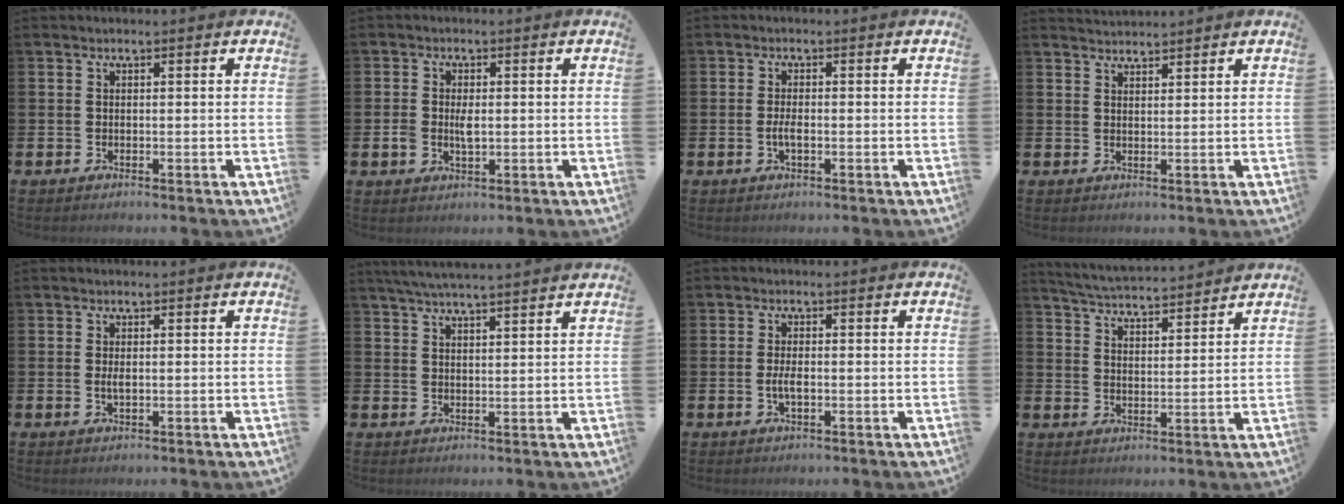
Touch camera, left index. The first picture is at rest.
{"total": 3.1, "force": [-0.1, 1.8, 2.5], "torque": [-0.037, 0.002, -0.005]}
{"total": 1.9, "force": [-0.4, 0.7, 1.7], "torque": [-0.029, -0.001, -0.009]}
{"total": 2.1, "force": [2.1, 0.3, 0.0], "torque": [-0.004, -0.008, 0.040]}
{"total": 1.3, "force": [0.1, 0.5, 1.2], "torque": [-0.022, 0.002, 0.000]}
{"total": 4.5, "force": [4.4, -0.4, 1.1], "torque": [-0.040, -0.009, 0.081]}
{"total": 2.2, "force": [-0.3, 0.8, 2.0], "torque": [-0.035, -0.001, -0.007]}
{"total": 5.0, "force": [5.0, 0.1, 0.4], "torque": [-0.032, -0.033, 0.088]}